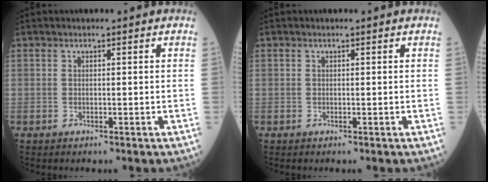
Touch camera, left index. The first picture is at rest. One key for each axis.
{"total": 0.0}